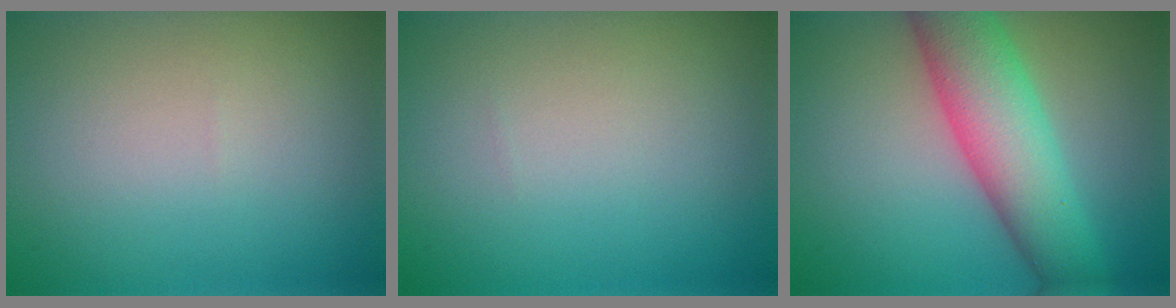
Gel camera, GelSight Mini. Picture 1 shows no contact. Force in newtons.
{"total": 0.0}
{"total": 8.2, "press": 8.2, "slide": 0.5}